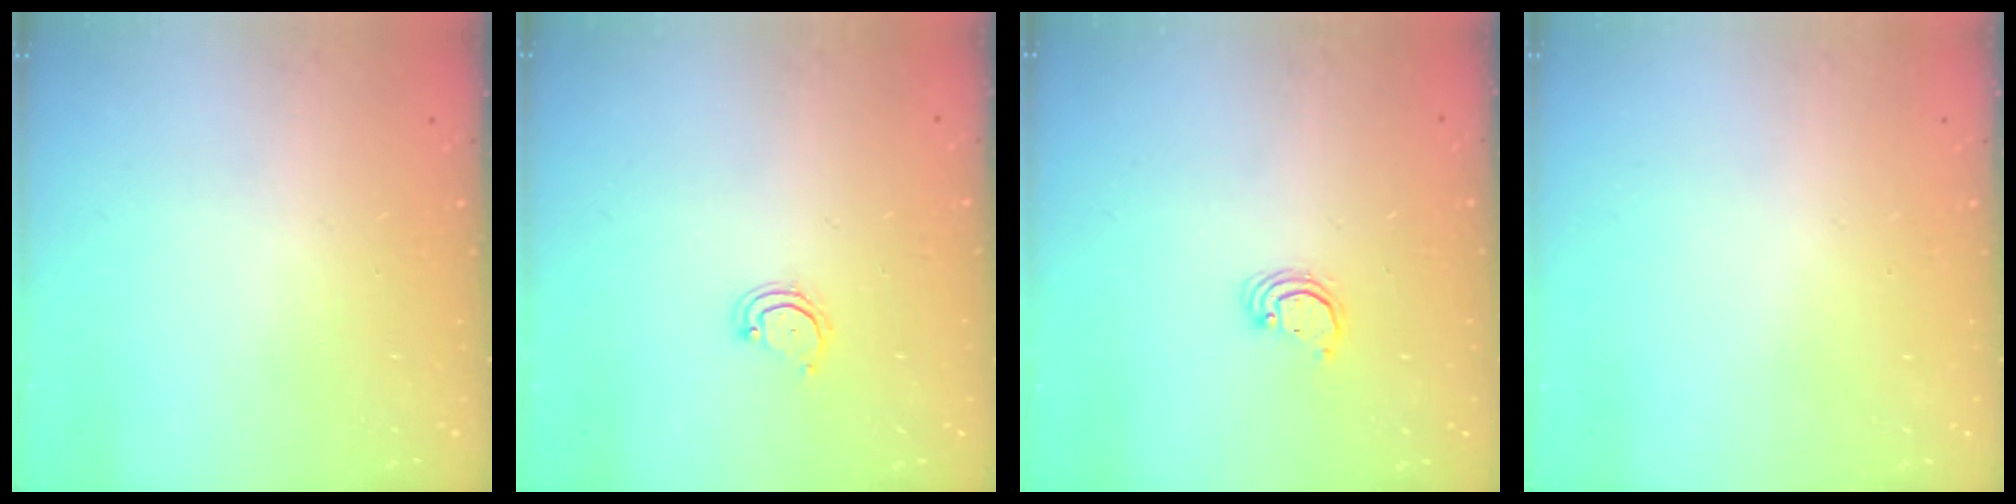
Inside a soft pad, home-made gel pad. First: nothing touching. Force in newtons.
{"total": 4.0, "press": 3.9, "slide": 0.4}
{"total": 2.7, "press": 2.7, "slide": 0.1}
{"total": 0.0}